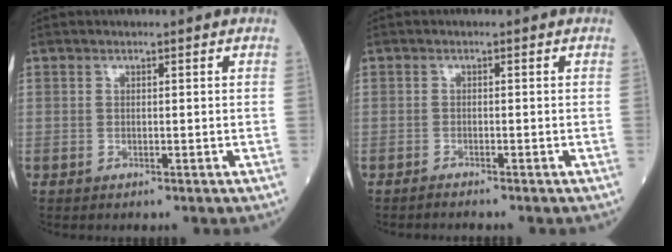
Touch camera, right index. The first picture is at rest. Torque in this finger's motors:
{"motor_torque": [0.05, -0.16, 0.07, -0.01]}